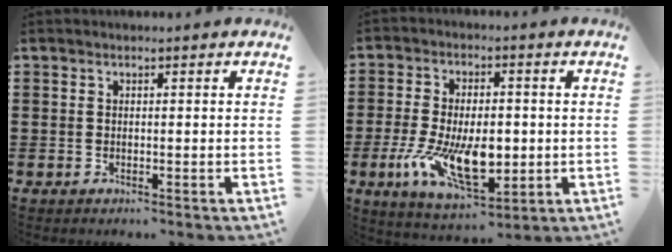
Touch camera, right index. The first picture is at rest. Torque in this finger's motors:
{"motor_torque": [1.67, -0.41, 0.68, 0.21]}